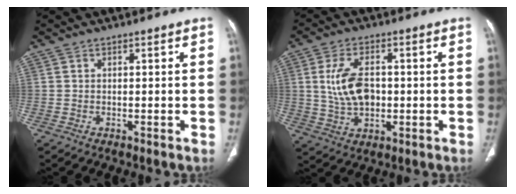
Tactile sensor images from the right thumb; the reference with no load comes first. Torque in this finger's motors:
{"motor_torque": [-0.36, 0.62, 1.01, 0.21, 0.05]}